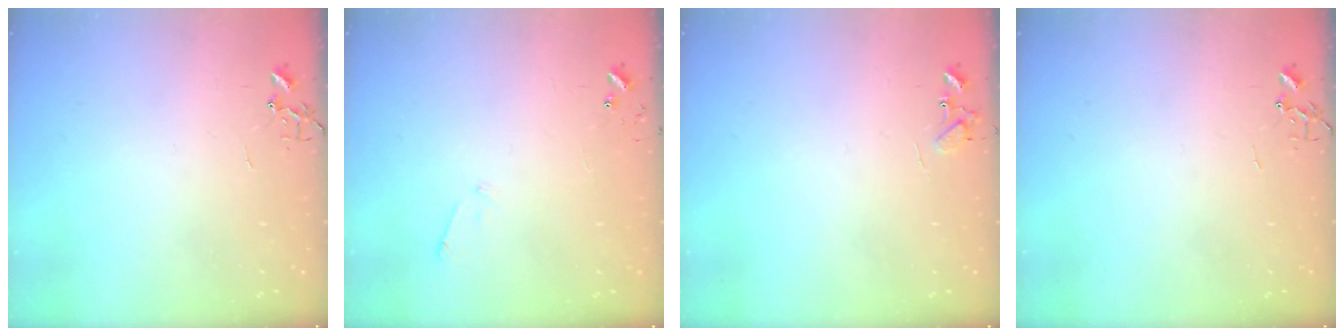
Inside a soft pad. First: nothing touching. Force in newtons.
{"total": 4.2, "press": 4.2, "slide": 0.3}
{"total": 7.6, "press": 7.6, "slide": 0.6}
{"total": 0.0}